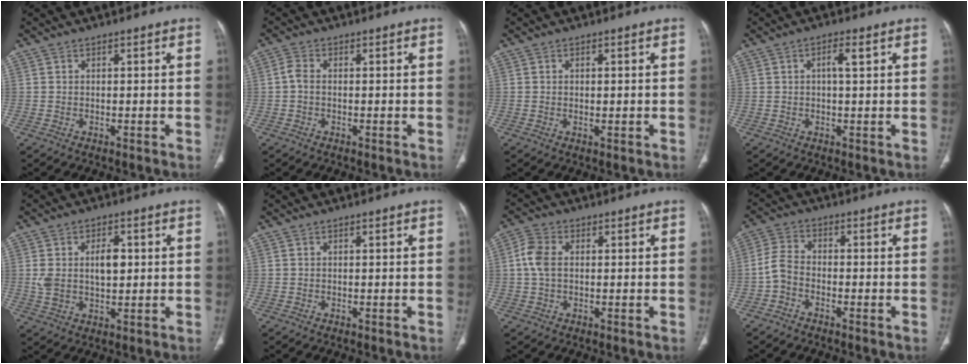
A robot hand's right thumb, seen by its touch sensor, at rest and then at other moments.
{"total": 2.1, "force": [-0.4, 1.3, 1.7], "torque": [-0.037, 0.004, -0.014]}
{"total": 1.4, "force": [0.1, 0.6, 1.2], "torque": [-0.023, -0.004, 0.002]}
{"total": 2.7, "force": [0.8, 0.8, 2.4], "torque": [-0.046, 0.004, 0.014]}
{"total": 7.9, "force": [1.0, 4.5, 6.4], "torque": [-0.113, 0.007, 0.024]}
{"total": 0.0}
{"total": 5.1, "force": [0.3, 3.3, 3.9], "torque": [-0.095, 0.014, 0.002]}
{"total": 4.3, "force": [-1.9, 2.8, 2.7], "torque": [-0.055, 0.020, -0.046]}